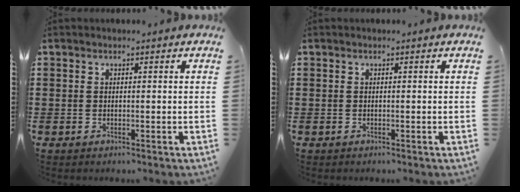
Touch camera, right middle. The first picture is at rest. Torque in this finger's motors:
{"motor_torque": [0.05, -0.10, -0.01, 0.01]}